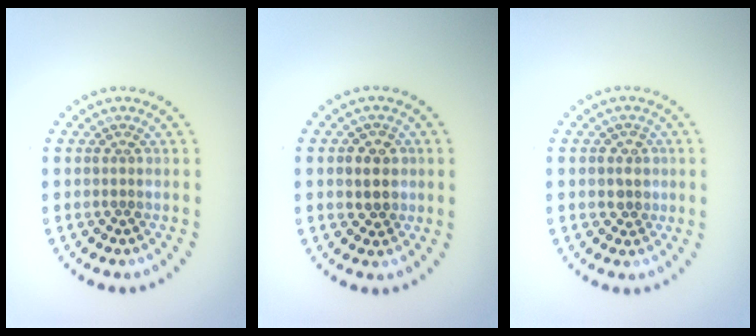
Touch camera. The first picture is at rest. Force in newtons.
{"total": 2.6, "press": 2.5, "slide": 0.8}
{"total": 1.3, "press": 1.1, "slide": 0.7}